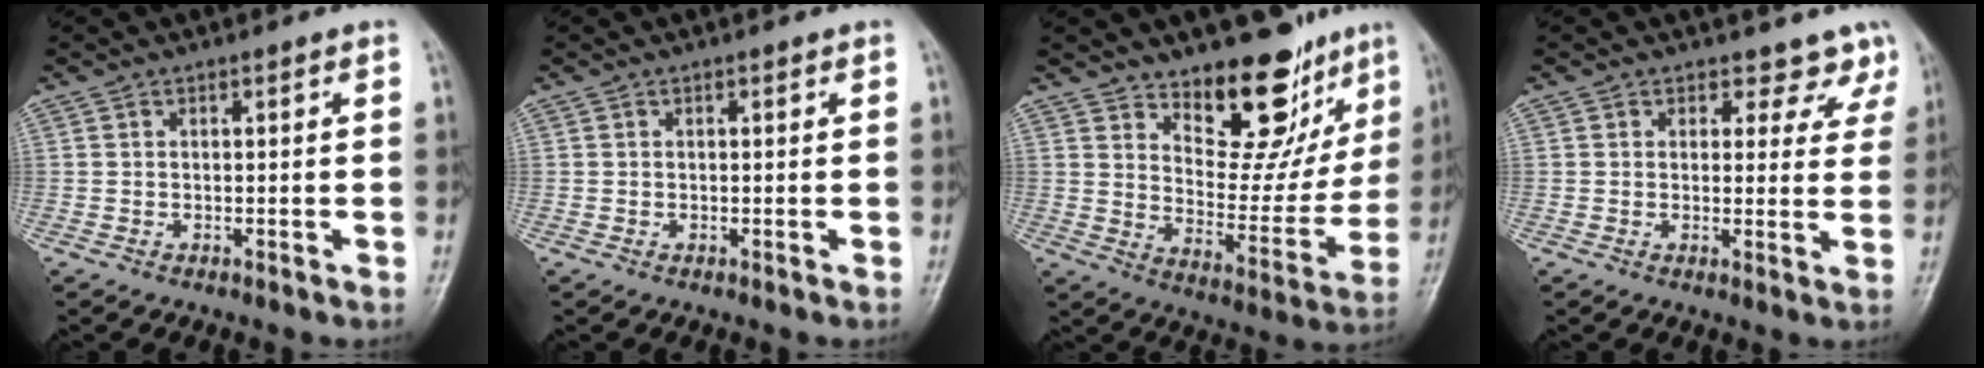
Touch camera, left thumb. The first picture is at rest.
{"total": 0.0}
{"total": 16.5, "force": [11.9, 7.8, 8.4], "torque": [-0.045, -0.091, 0.184]}
{"total": 4.6, "force": [3.6, 2.8, 0.2], "torque": [0.033, -0.023, 0.028]}